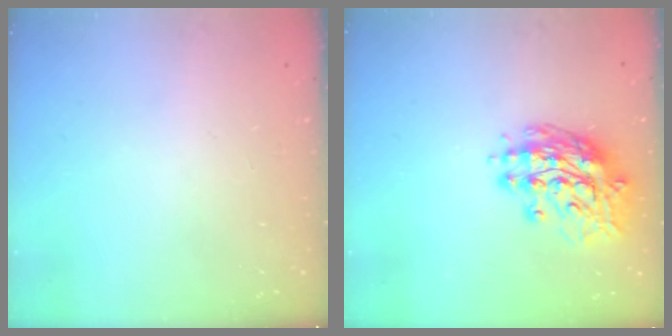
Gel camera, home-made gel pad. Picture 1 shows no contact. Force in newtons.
{"total": 14.9, "press": 14.8, "slide": 1.5}